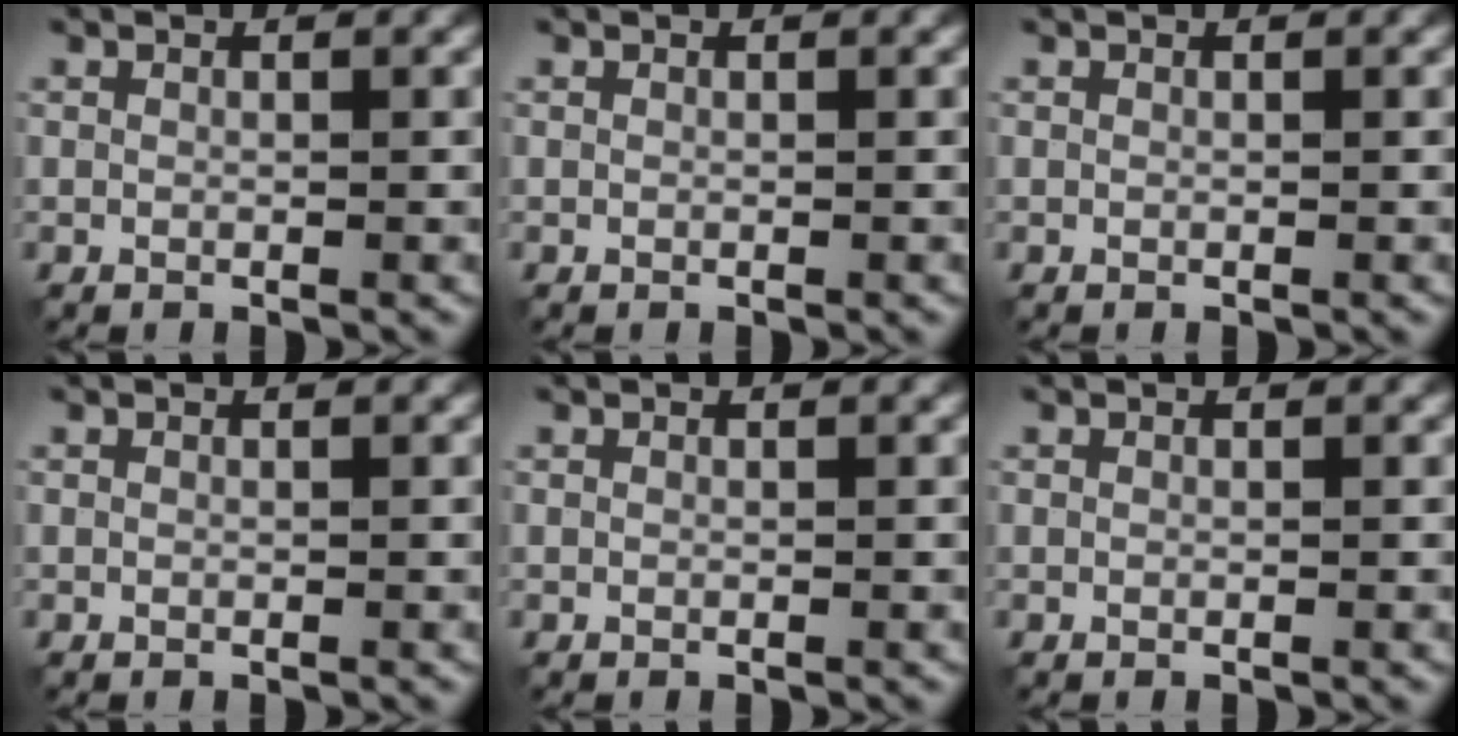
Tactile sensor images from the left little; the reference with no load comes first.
{"total": 0.0}
{"total": 0.0}
{"total": 0.0}
{"total": 0.0}
{"total": 0.0}